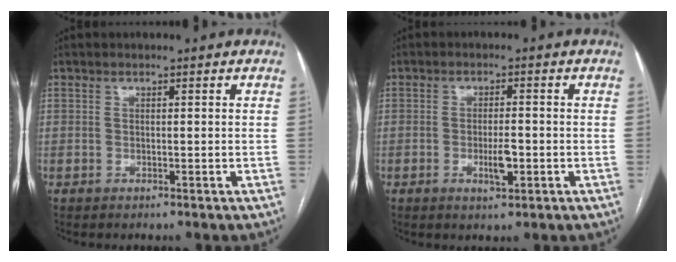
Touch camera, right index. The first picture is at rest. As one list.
[{"total": 3.5, "force": [-1.1, 0.9, 3.2], "torque": [-0.058, -0.001, -0.016]}]